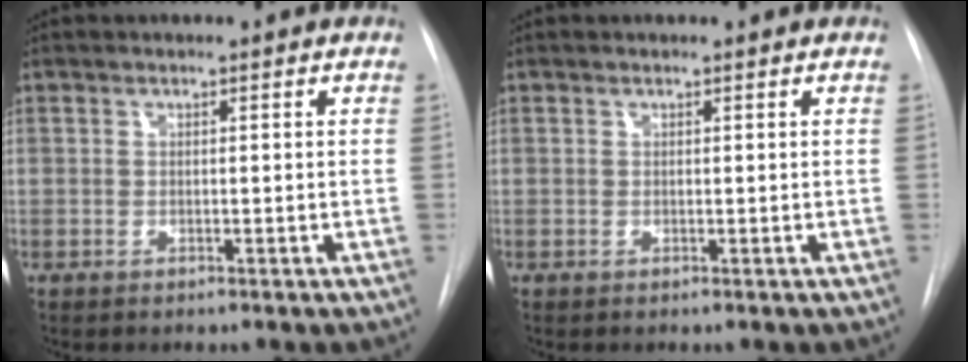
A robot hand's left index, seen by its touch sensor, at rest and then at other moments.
{"total": 0.0}